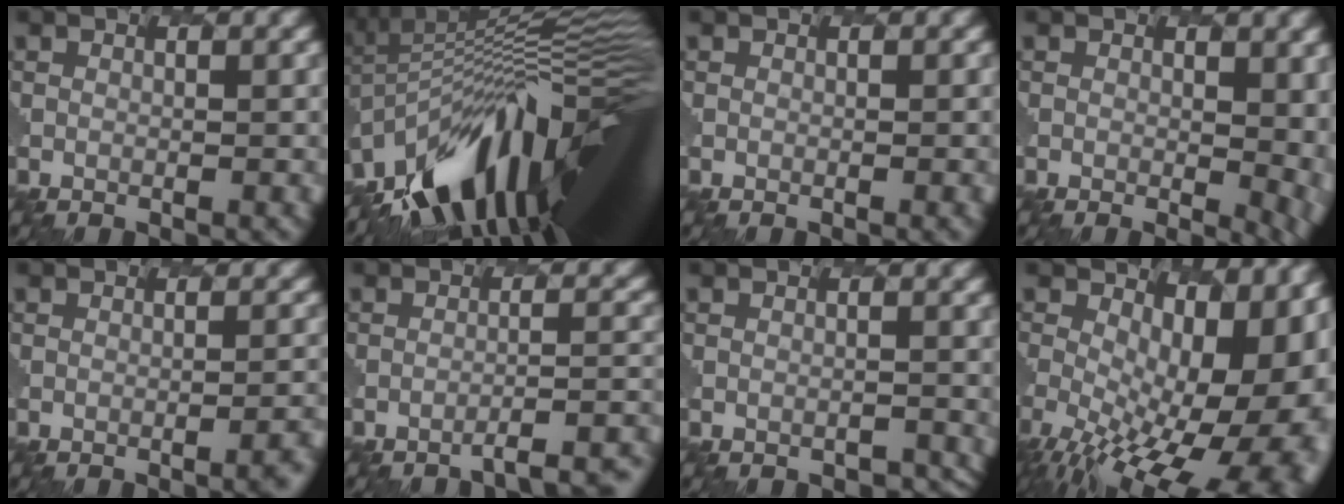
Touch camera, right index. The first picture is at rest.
{"total": 14.1, "force": [-5.4, 6.9, 11.0], "torque": [-0.181, 0.009, -0.102]}
{"total": 1.5, "force": [-0.2, 0.7, 1.4], "torque": [-0.003, 0.005, -0.008]}
{"total": 5.8, "force": [-0.3, 2.8, 5.1], "torque": [-0.042, -0.008, -0.002]}
{"total": 3.4, "force": [-1.2, 1.4, 2.9], "torque": [-0.021, -0.005, -0.007]}
{"total": 5.8, "force": [-4.8, 1.0, 3.0], "torque": [-0.029, 0.014, -0.060]}
{"total": 1.6, "force": [-1.3, 0.7, 0.6], "torque": [-0.008, -0.001, -0.004]}
{"total": 17.1, "force": [-3.4, 8.7, 14.4], "torque": [-0.171, -0.018, -0.023]}